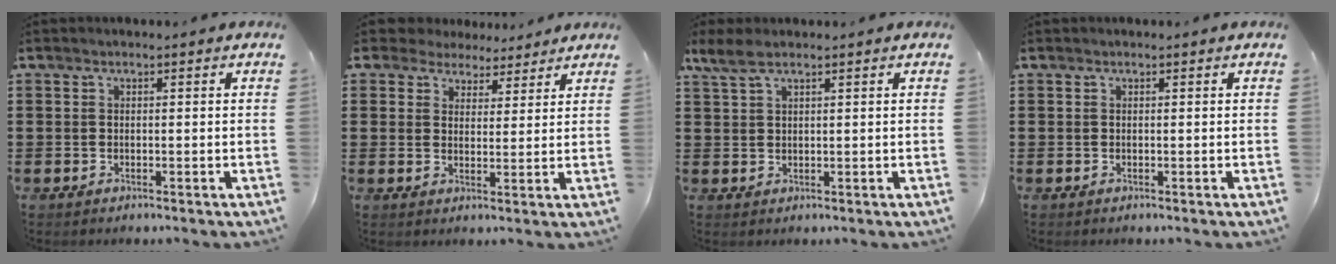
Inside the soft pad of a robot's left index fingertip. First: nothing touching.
{"total": 4.0, "force": [3.4, 1.9, 0.2], "torque": [-0.023, -0.001, 0.064]}
{"total": 3.0, "force": [1.8, 0.9, 2.2], "torque": [-0.055, 0.000, 0.031]}
{"total": 0.0}